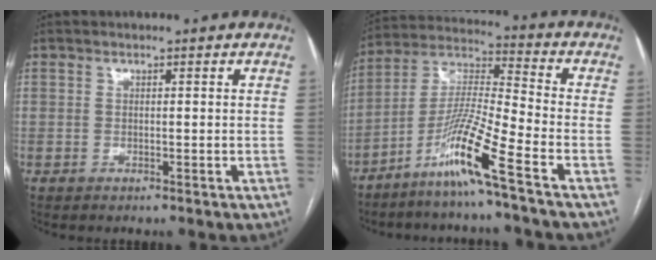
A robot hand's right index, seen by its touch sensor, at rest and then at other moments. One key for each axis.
{"total": 11.4, "fx": -6.9, "fy": -1.5, "fz": 8.9, "tx": -0.181, "ty": -0.013, "tz": -0.137}